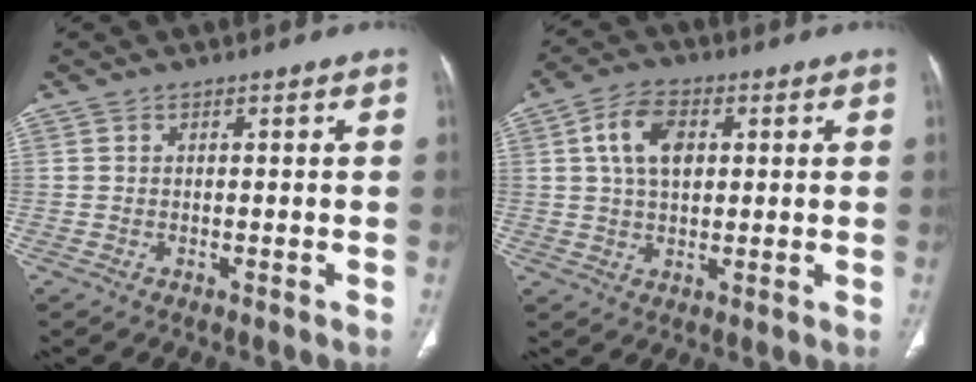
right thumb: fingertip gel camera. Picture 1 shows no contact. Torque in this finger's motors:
{"motor_torque": [0.97, 1.23, 0.81, -0.41, 0.06]}